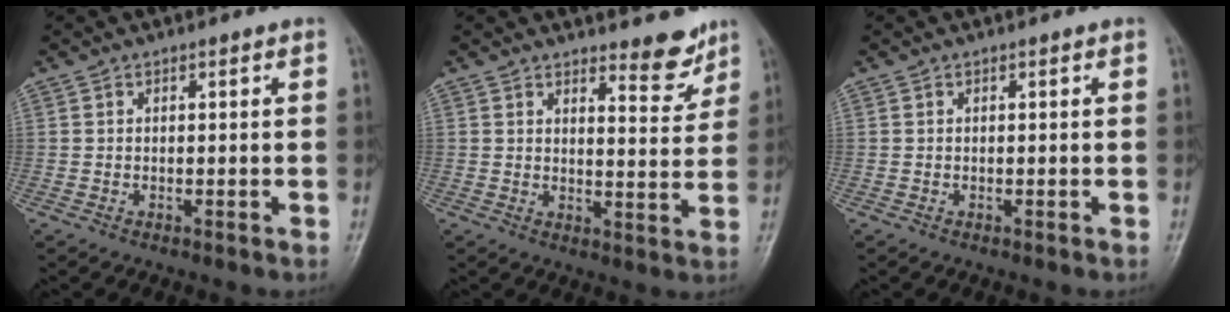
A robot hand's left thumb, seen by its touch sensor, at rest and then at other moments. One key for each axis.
{"total": 5.9, "fx": 4.8, "fy": 1.9, "fz": 3.0, "tx": -0.020, "ty": -0.042, "tz": 0.068}
{"total": 0.0}